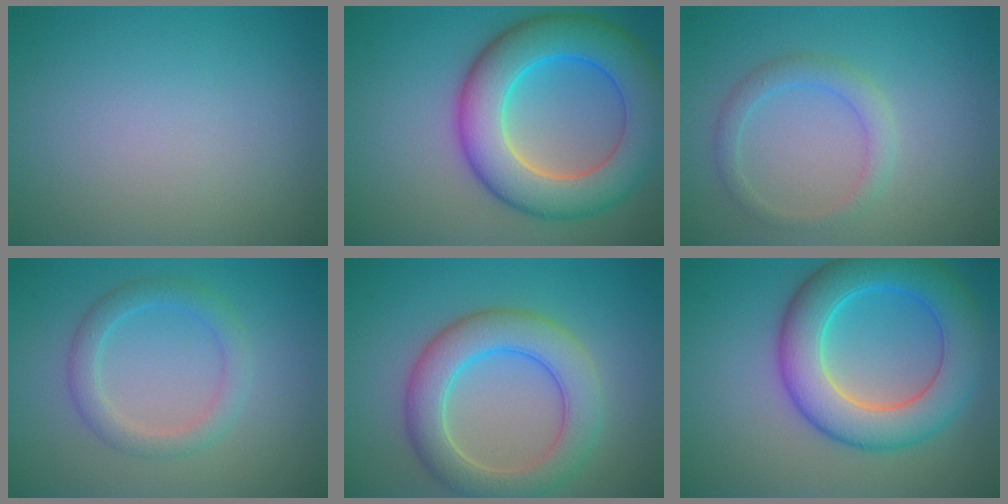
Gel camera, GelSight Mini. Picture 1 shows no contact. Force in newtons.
{"total": 9.9, "press": 9.9, "slide": 0.2}
{"total": 2.1, "press": 2.1, "slide": 0.1}
{"total": 2.7, "press": 2.7, "slide": 0.1}
{"total": 6.2, "press": 6.2, "slide": 0.4}
{"total": 8.3, "press": 8.3, "slide": 0.0}